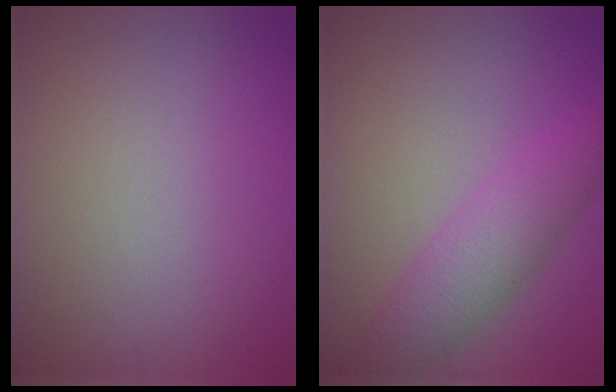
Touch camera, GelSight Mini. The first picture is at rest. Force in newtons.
{"total": 4.5, "press": 4.5, "slide": 0.2}